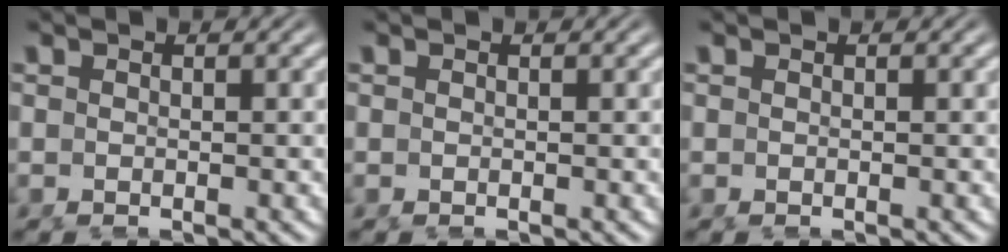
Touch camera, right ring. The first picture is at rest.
{"total": 0.0}
{"total": 0.0}